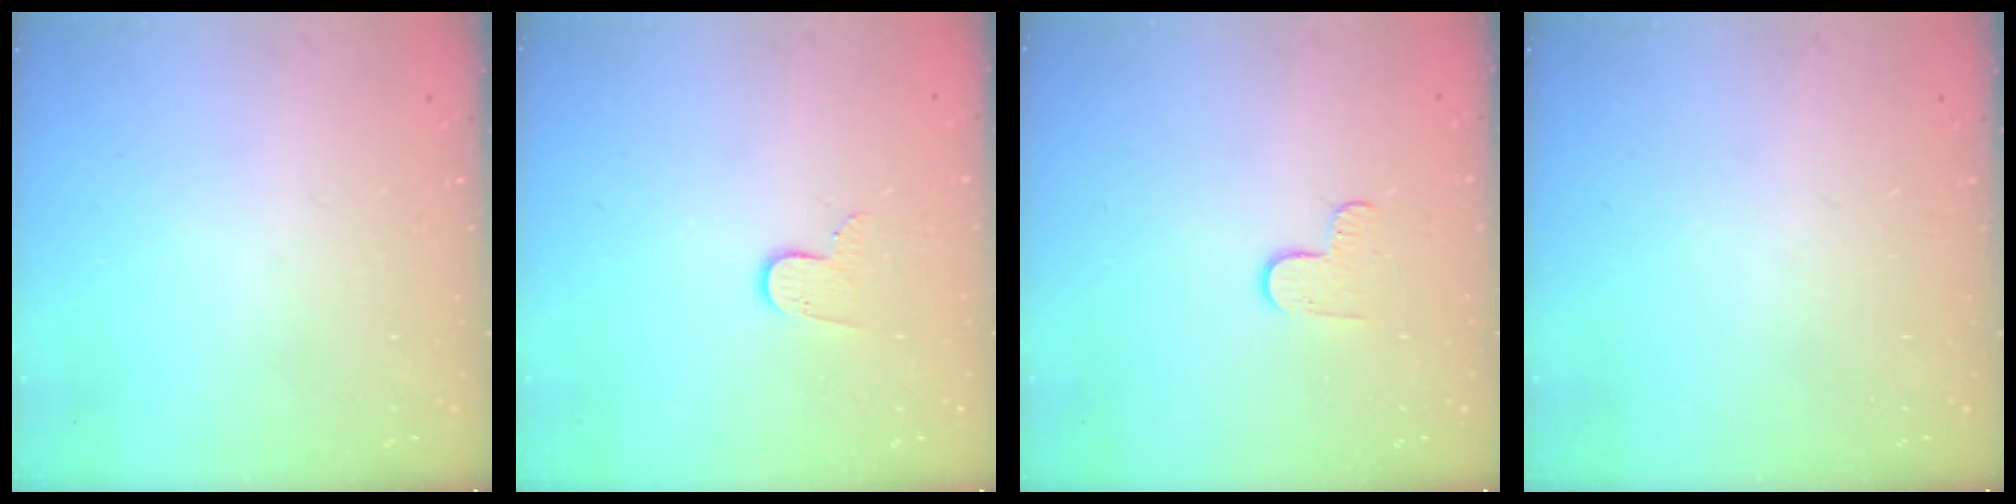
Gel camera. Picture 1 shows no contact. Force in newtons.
{"total": 6.4, "press": 6.3, "slide": 0.6}
{"total": 4.7, "press": 4.7, "slide": 0.4}
{"total": 0.0}